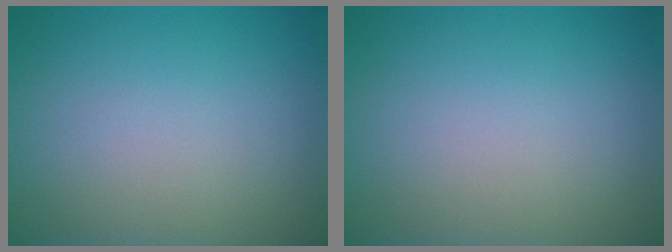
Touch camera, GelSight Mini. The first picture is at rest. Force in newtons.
{"total": 0.0}